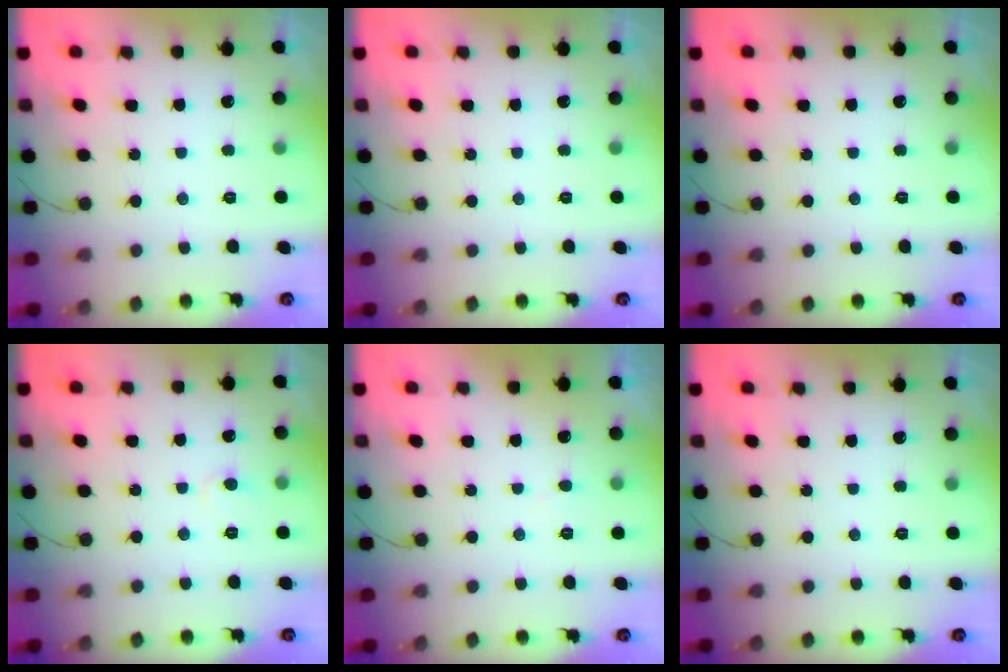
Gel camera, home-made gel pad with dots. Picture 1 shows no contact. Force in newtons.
{"total": 0.0}
{"total": 0.0}
{"total": 4.3, "press": 4.2, "slide": 0.4}
{"total": 3.3, "press": 3.3, "slide": 0.2}
{"total": 0.0}